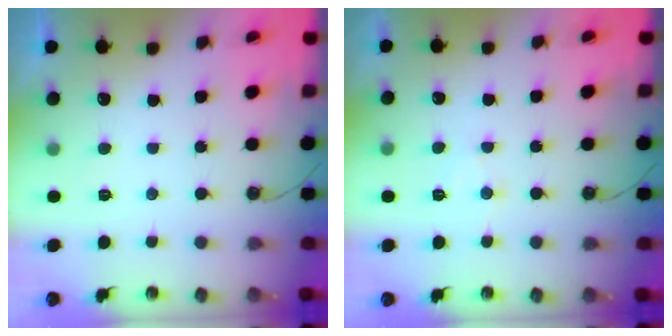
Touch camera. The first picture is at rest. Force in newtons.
{"total": 6.2, "press": 6.1, "slide": 0.6}